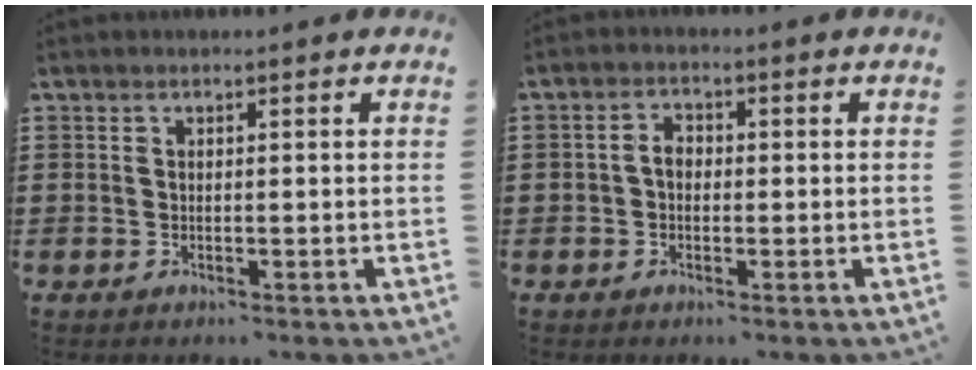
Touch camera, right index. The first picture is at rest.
{"total": 2.3, "force": [-0.3, 1.5, 1.7], "torque": [-0.035, 0.005, -0.007]}